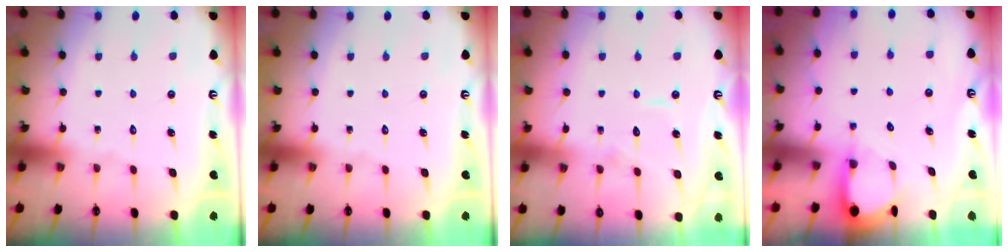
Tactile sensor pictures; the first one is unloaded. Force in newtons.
{"total": 0.0}
{"total": 6.3, "press": 6.3, "slide": 0.6}
{"total": 3.6, "press": 3.6, "slide": 0.4}